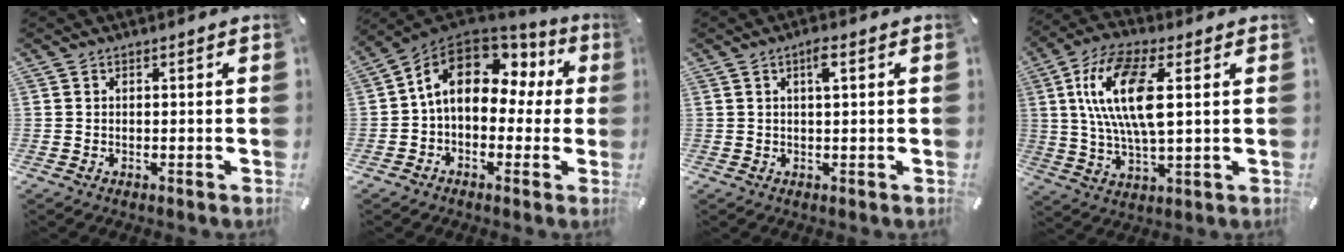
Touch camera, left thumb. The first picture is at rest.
{"total": 14.4, "force": [4.3, 9.7, 9.8], "torque": [-0.179, -0.012, 0.073]}
{"total": 3.1, "force": [1.1, 0.8, 2.8], "torque": [-0.058, 0.006, 0.016]}
{"total": 15.7, "force": [3.9, 6.6, 13.8], "torque": [-0.289, -0.004, 0.060]}